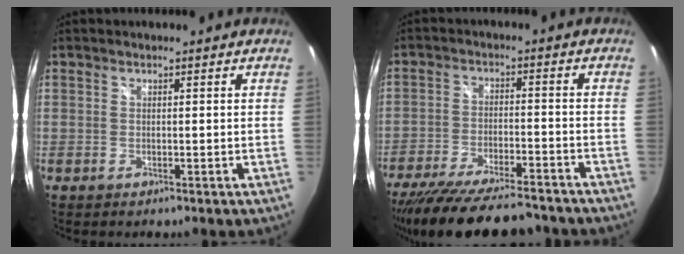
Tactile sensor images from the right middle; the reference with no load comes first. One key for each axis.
{"total": 20.1, "fx": -17.3, "fy": 4.4, "fz": 9.4, "tx": -0.182, "ty": -0.036, "tz": -0.258}